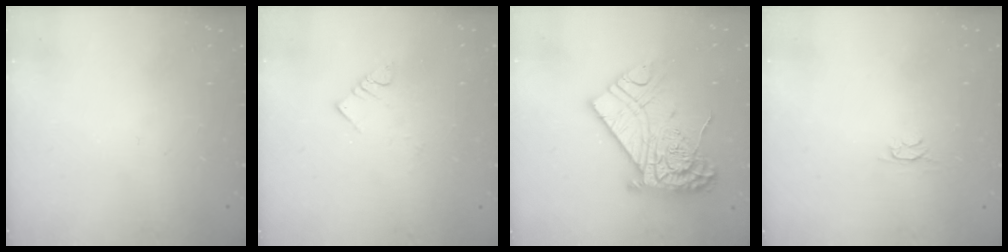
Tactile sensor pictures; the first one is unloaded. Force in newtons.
{"total": 4.0, "press": 4.0, "slide": 0.4}
{"total": 20.4, "press": 20.3, "slide": 1.4}
{"total": 2.4, "press": 2.3, "slide": 0.5}